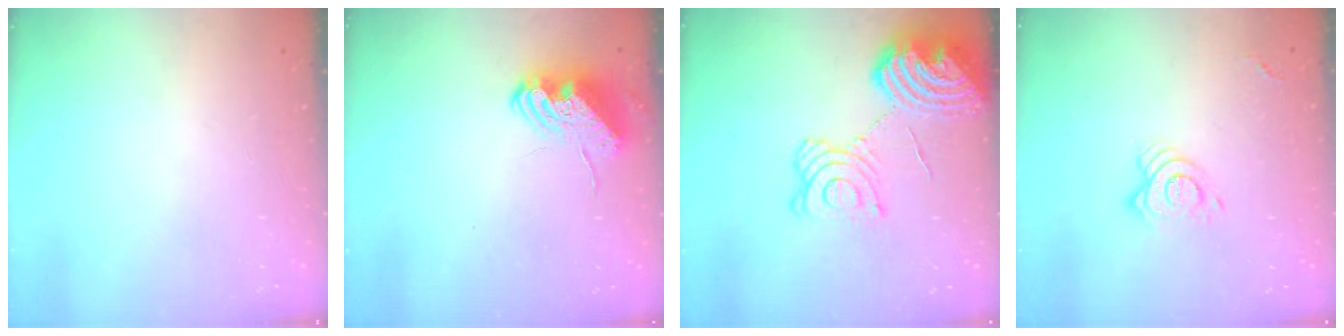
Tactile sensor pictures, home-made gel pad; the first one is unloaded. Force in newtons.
{"total": 9.1, "press": 9.0, "slide": 1.4}
{"total": 20.7, "press": 20.5, "slide": 2.6}
{"total": 8.3, "press": 8.3, "slide": 0.8}